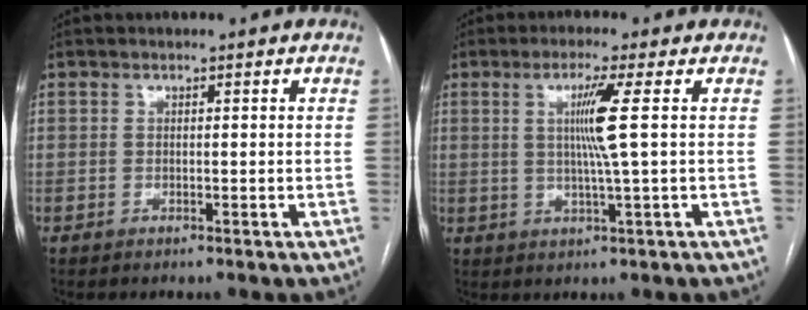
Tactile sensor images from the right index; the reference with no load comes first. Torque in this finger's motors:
{"motor_torque": [0.14, 0.00, 0.18, 0.09]}